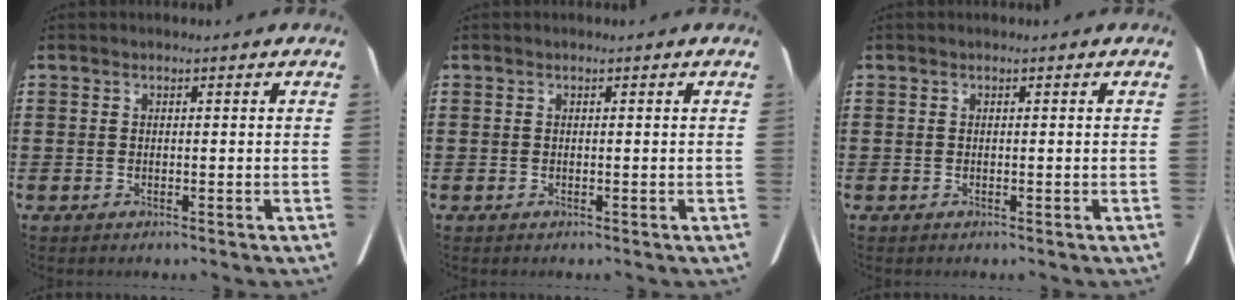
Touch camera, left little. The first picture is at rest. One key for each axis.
{"total": 0.0}
{"total": 0.0}